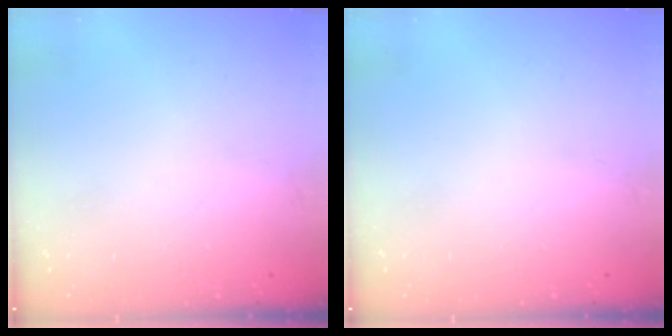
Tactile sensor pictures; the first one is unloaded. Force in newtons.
{"total": 0.0}